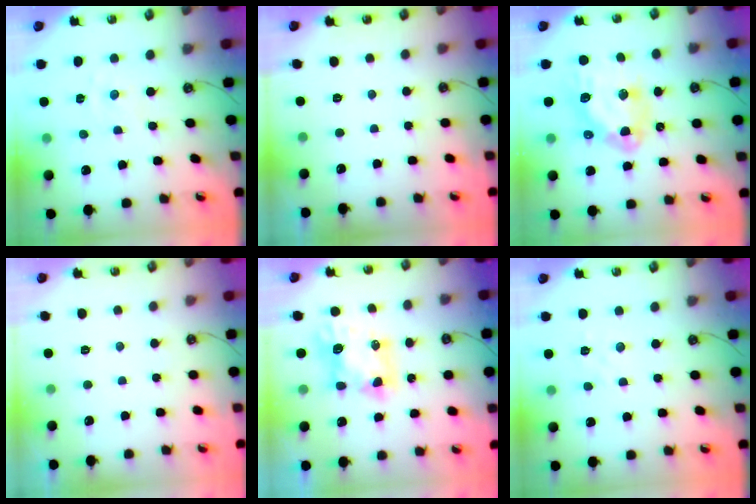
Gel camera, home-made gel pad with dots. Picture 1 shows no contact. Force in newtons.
{"total": 0.0}
{"total": 15.7, "press": 15.6, "slide": 1.6}
{"total": 0.0}
{"total": 6.8, "press": 6.8, "slide": 0.3}
{"total": 2.9, "press": 2.8, "slide": 0.5}